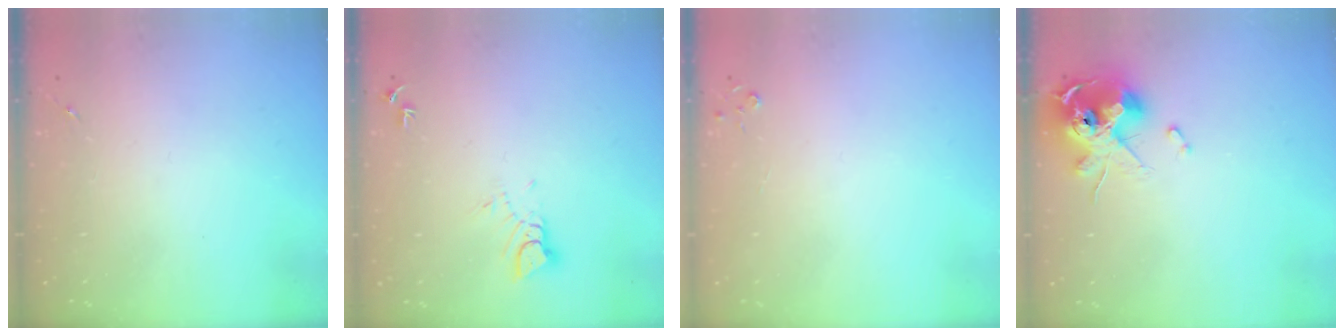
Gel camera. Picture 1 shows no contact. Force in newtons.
{"total": 3.8, "press": 3.8, "slide": 0.2}
{"total": 2.8, "press": 2.8, "slide": 0.3}
{"total": 13.0, "press": 12.9, "slide": 1.8}